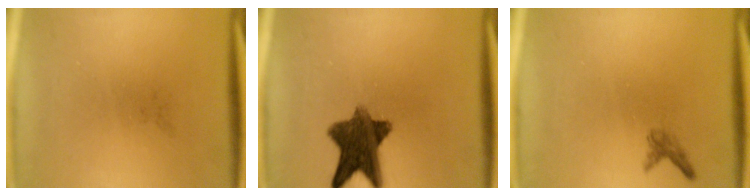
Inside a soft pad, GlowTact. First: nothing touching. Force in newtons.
{"total": 9.9}
{"total": 1.1}